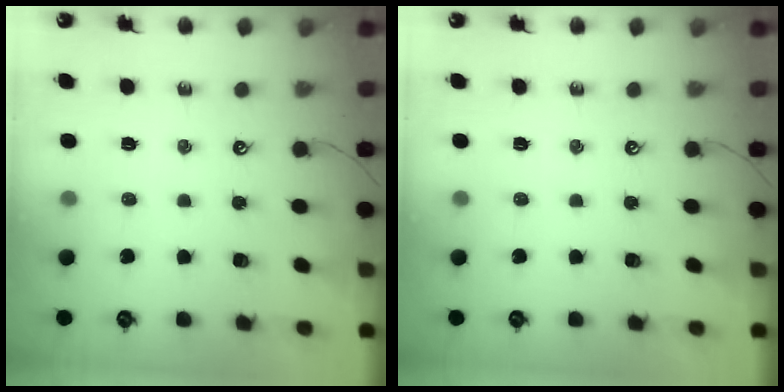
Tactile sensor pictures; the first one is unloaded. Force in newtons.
{"total": 0.0}